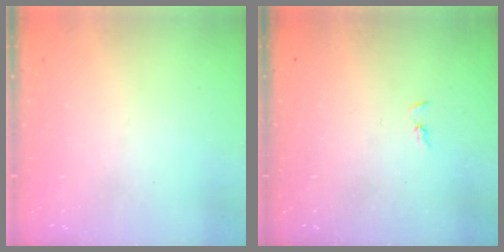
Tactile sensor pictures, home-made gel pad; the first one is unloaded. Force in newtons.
{"total": 1.3, "press": 1.2, "slide": 0.3}